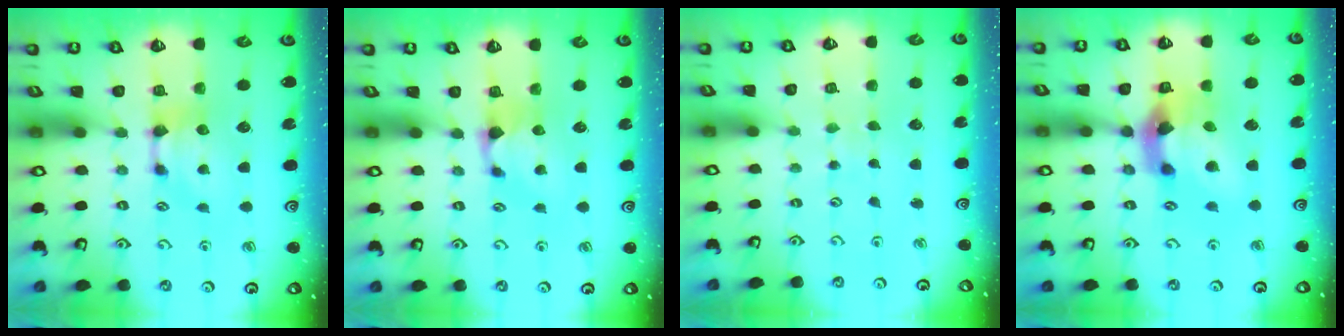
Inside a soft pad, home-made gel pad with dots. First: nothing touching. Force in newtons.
{"total": 1.1, "press": 0.8, "slide": 0.7}
{"total": 5.5, "press": 5.5, "slide": 0.3}
{"total": 7.4, "press": 6.9, "slide": 2.6}